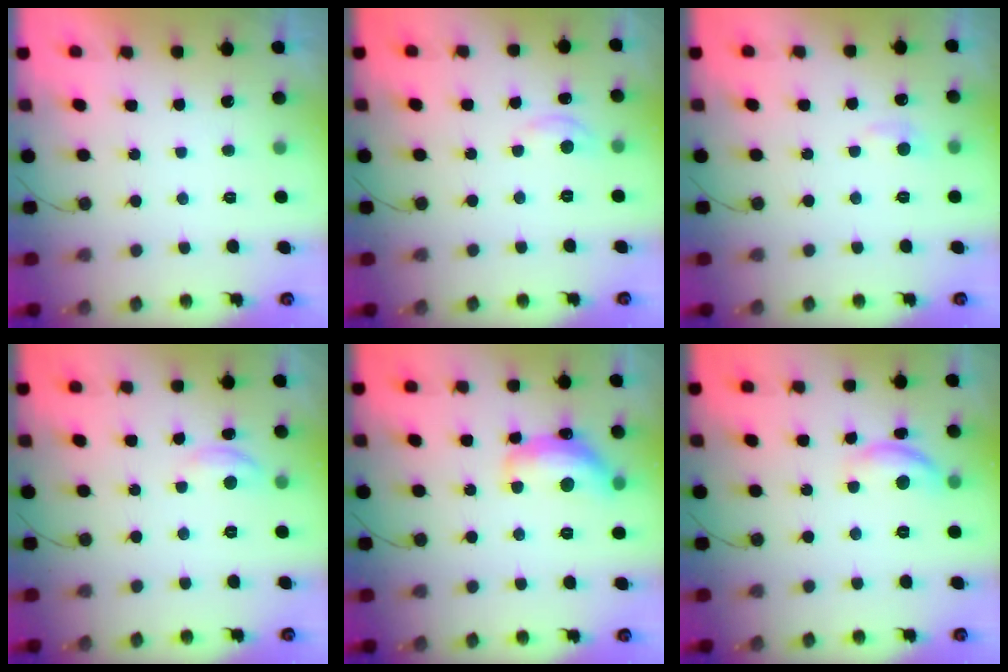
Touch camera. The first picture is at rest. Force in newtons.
{"total": 2.9, "press": 2.8, "slide": 0.4}
{"total": 4.8, "press": 4.8, "slide": 0.6}
{"total": 4.3, "press": 4.3, "slide": 0.3}
{"total": 15.8, "press": 15.8, "slide": 1.0}
{"total": 9.3, "press": 9.3, "slide": 0.6}